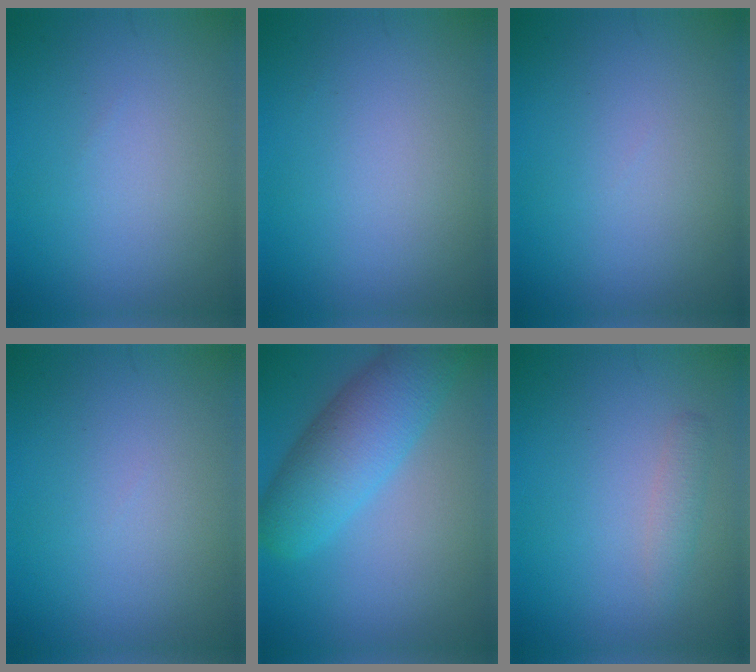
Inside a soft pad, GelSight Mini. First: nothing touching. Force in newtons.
{"total": 0.0}
{"total": 0.0}
{"total": 0.0}
{"total": 6.4, "press": 6.4, "slide": 0.2}
{"total": 1.3, "press": 1.3, "slide": 0.0}